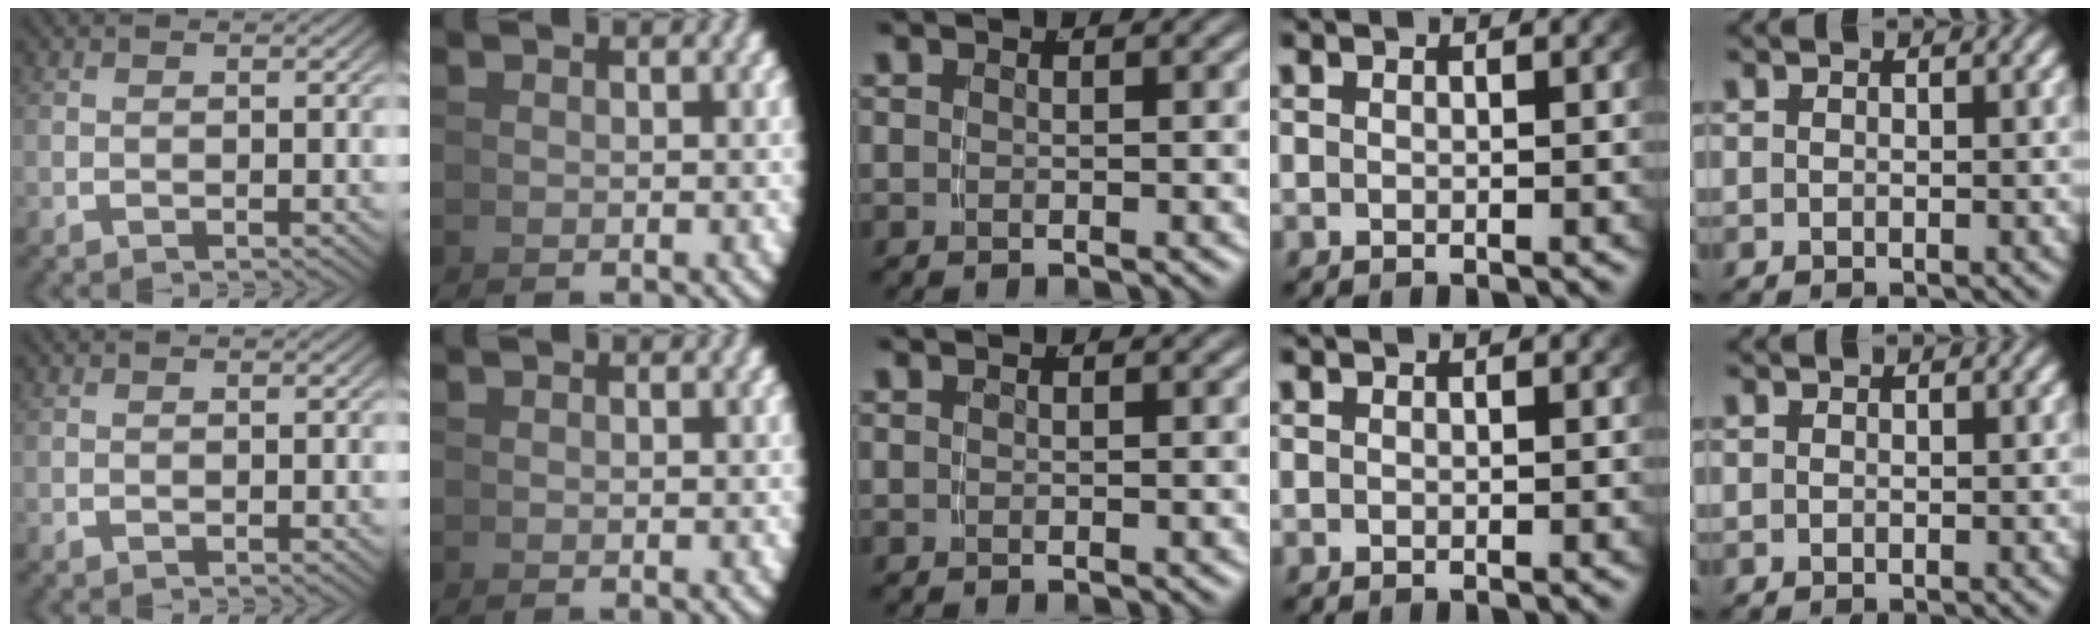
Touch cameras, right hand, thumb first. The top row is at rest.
{}